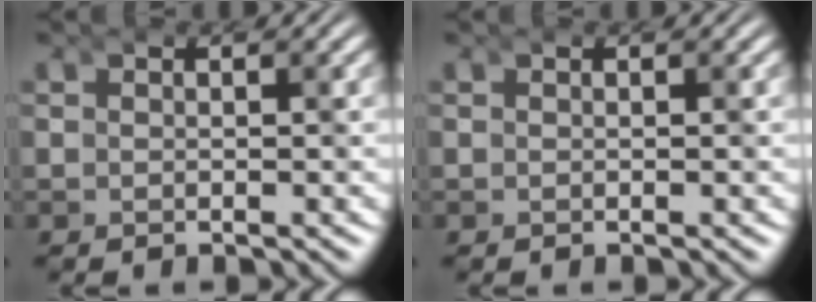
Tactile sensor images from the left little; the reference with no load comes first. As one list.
[{"total": 0.0}]